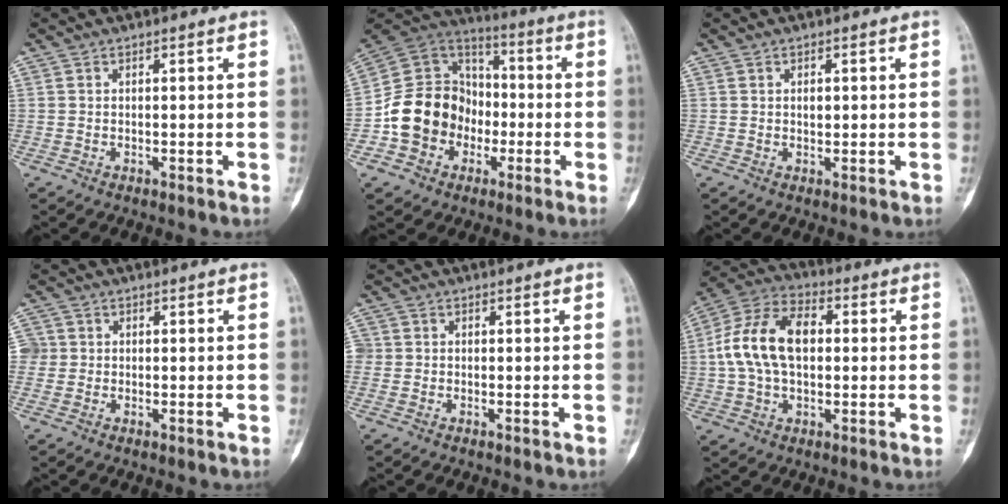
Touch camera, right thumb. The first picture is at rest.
{"total": 16.2, "force": [-4.9, 14.0, 6.4], "torque": [-0.078, 0.077, -0.087]}
{"total": 1.4, "force": [0.4, 0.9, 0.9], "torque": [-0.008, -0.001, 0.008]}
{"total": 3.0, "force": [0.0, 3.0, 0.5], "torque": [0.006, 0.008, -0.001]}
{"total": 2.1, "force": [-0.3, 2.0, 0.7], "torque": [-0.007, 0.006, -0.008]}
{"total": 14.5, "force": [1.1, 9.0, 11.3], "torque": [-0.213, 0.033, 0.013]}